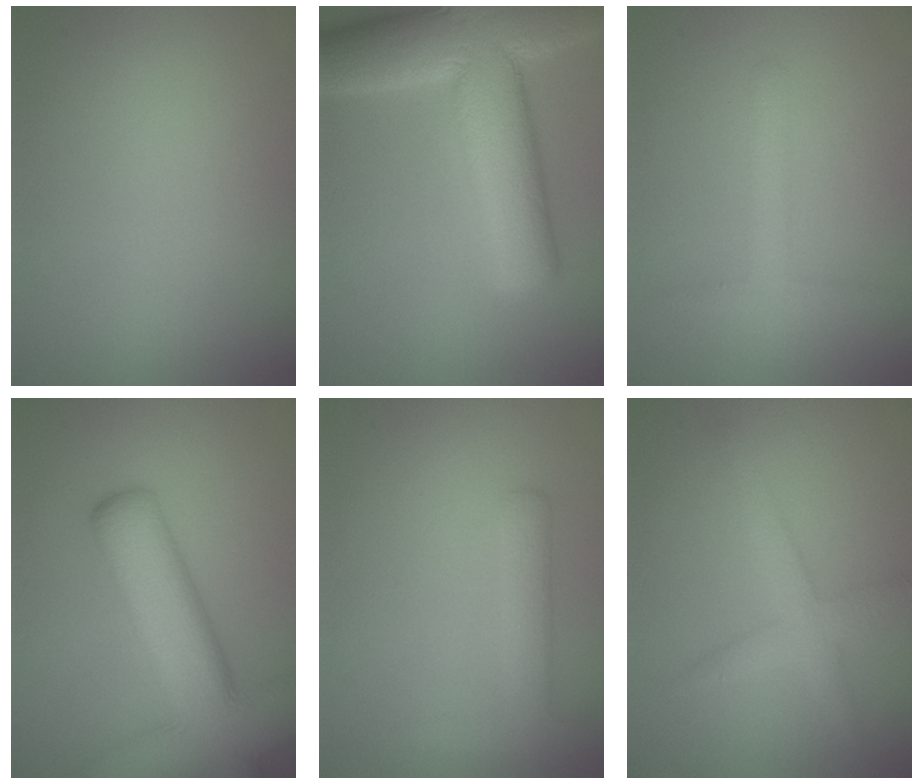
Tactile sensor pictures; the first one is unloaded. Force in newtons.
{"total": 12.1, "press": 12.1, "slide": 0.9}
{"total": 2.0, "press": 2.0, "slide": 0.1}
{"total": 11.3, "press": 11.2, "slide": 0.8}
{"total": 2.8, "press": 2.8, "slide": 0.2}
{"total": 2.6, "press": 2.6, "slide": 0.2}